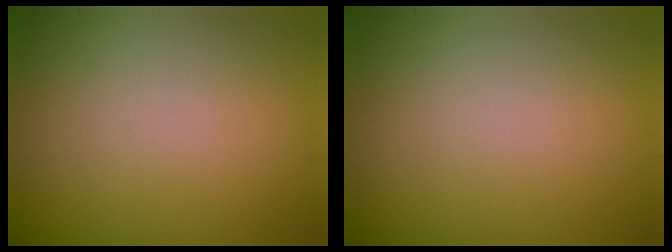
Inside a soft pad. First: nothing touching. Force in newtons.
{"total": 0.0}